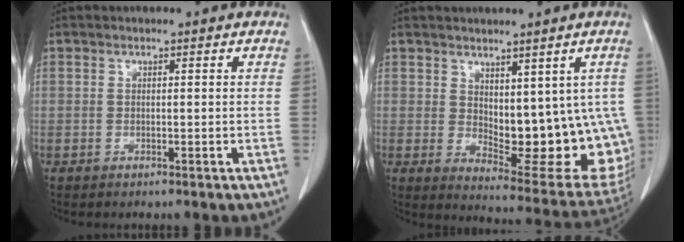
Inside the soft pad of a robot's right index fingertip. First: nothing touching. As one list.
[{"total": 15.6, "force": [0.8, 7.1, 13.8], "torque": [-0.153, -0.015, 0.032]}]